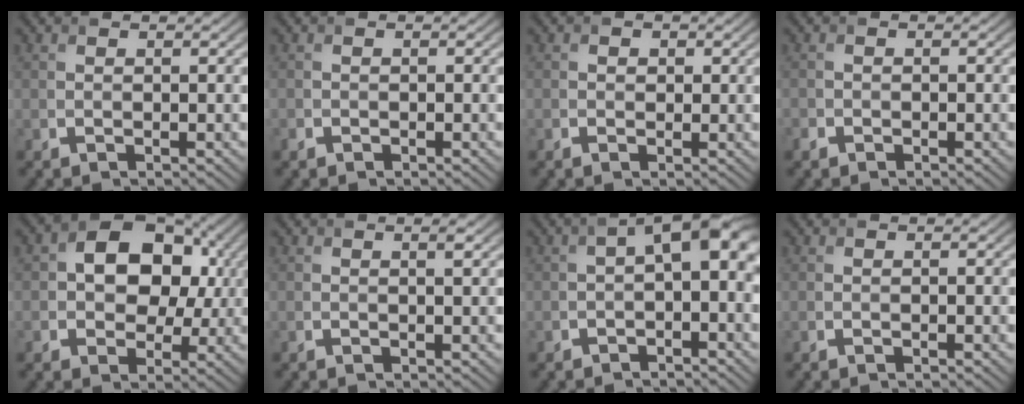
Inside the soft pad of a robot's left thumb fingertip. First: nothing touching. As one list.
[{"total": 0.9, "force": [-0.6, 0.6, 0.0], "torque": [-0.001, -0.003, -0.017]}, {"total": 1.0, "force": [-0.2, 0.9, 0.4], "torque": [-0.009, -0.002, -0.012]}, {"total": 1.3, "force": [-1.0, 0.9, 0.1], "torque": [-0.001, -0.001, -0.024]}, {"total": 11.6, "force": [1.6, 8.2, 8.1], "torque": [-0.128, 0.012, 0.020]}, {"total": 0.9, "force": [0.2, -0.1, 0.8], "torque": [-0.015, 0.003, 0.004]}, {"total": 6.7, "force": [-0.2, 3.5, 5.7], "torque": [-0.089, 0.007, -0.012]}, {"total": 0.0}]